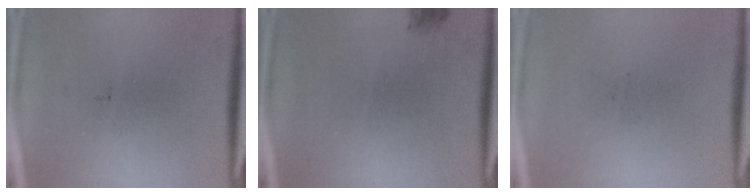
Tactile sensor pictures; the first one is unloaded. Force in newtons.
{"total": 1.2}
{"total": 0.0}